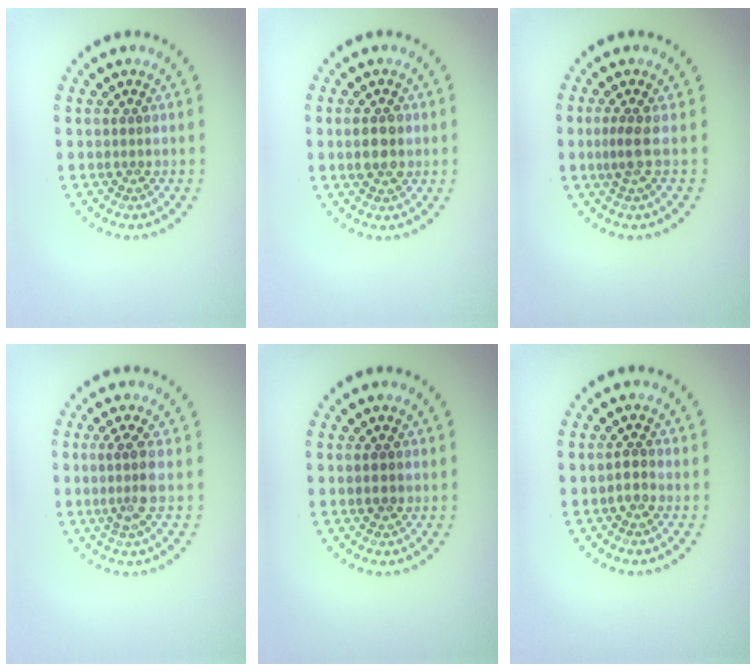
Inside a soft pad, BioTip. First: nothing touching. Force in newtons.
{"total": 2.4, "press": 2.4, "slide": 0.1}
{"total": 1.7, "press": 1.2, "slide": 1.2}
{"total": 2.3, "press": 1.8, "slide": 1.4}
{"total": 1.4, "press": 1.4, "slide": 0.1}
{"total": 1.2, "press": 1.1, "slide": 0.6}